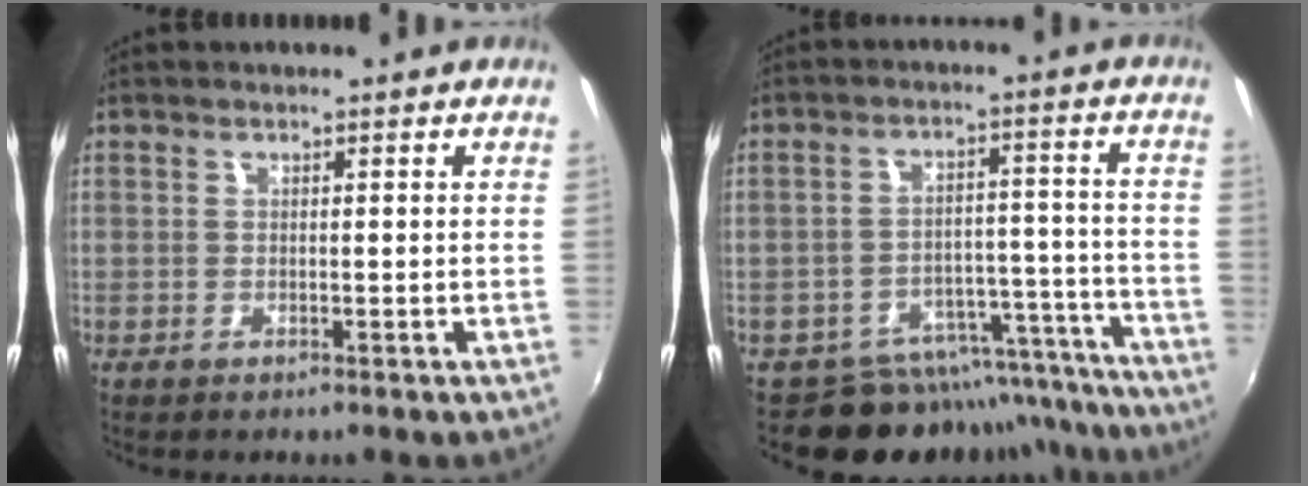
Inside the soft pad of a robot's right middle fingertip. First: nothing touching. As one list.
[{"total": 13.9, "force": [-12.8, 5.2, 1.6], "torque": [-0.015, 0.051, -0.165]}]